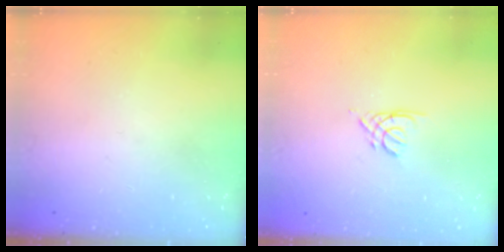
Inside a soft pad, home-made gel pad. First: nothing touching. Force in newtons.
{"total": 2.2, "press": 2.2, "slide": 0.4}